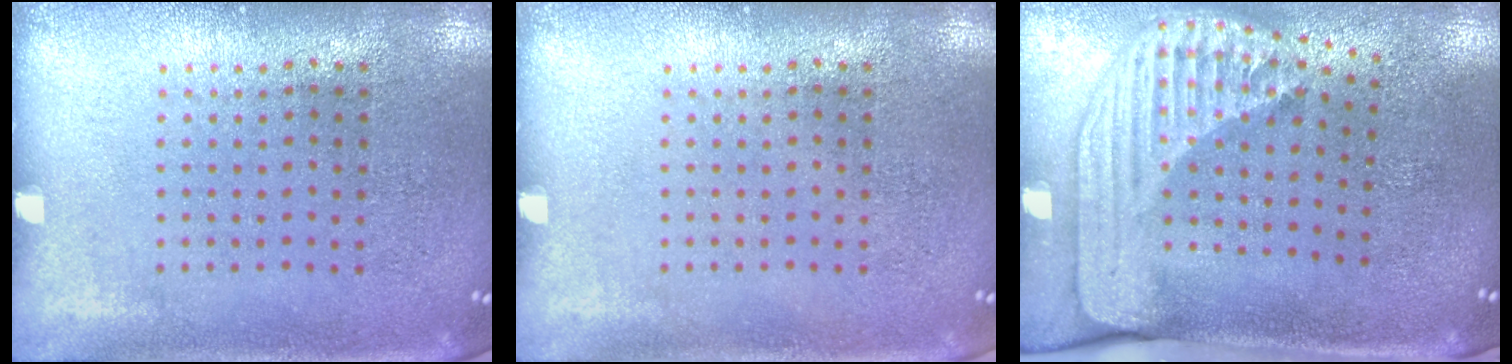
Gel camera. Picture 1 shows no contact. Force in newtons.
{"total": 0.0}
{"total": 2.5, "press": 1.8, "slide": 1.8}